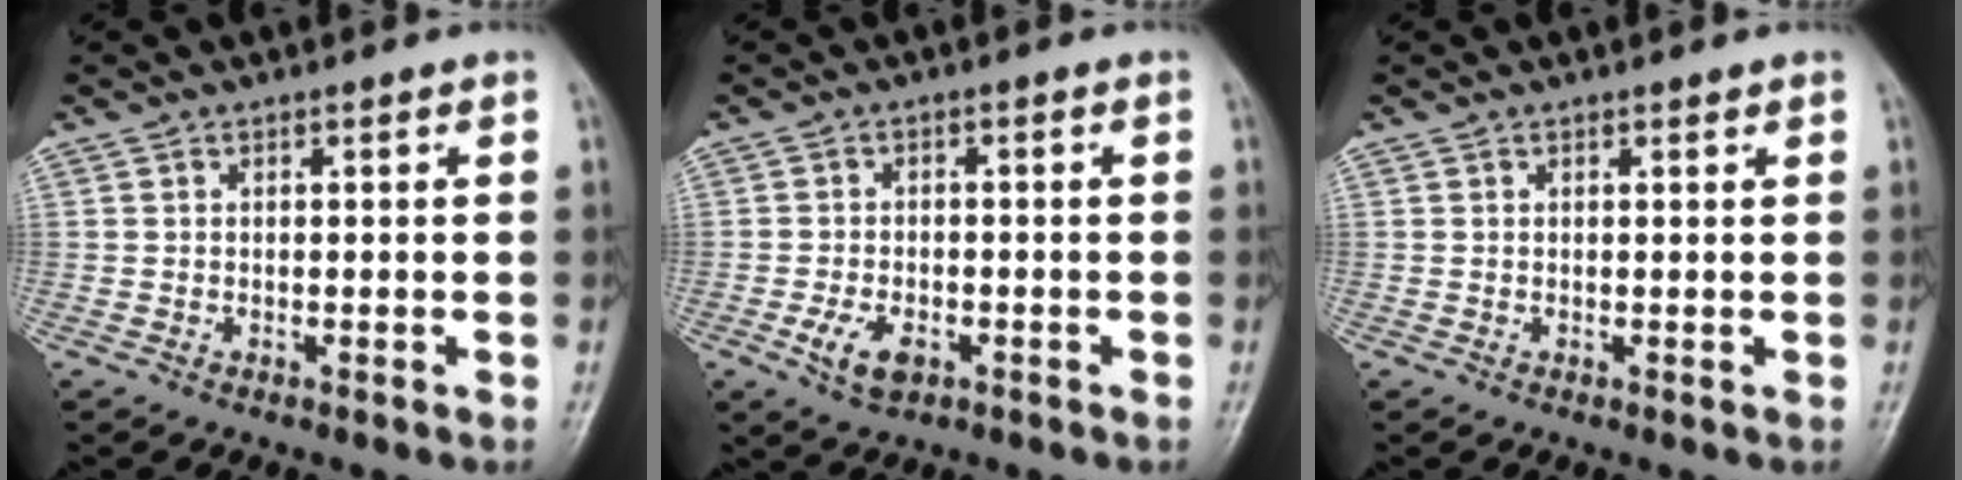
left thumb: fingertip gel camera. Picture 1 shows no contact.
{"total": 5.3, "force": [-2.3, 3.1, 3.6], "torque": [-0.066, 0.006, -0.038]}
{"total": 0.7, "force": [0.5, 0.2, 0.5], "torque": [-0.007, -0.002, 0.006]}